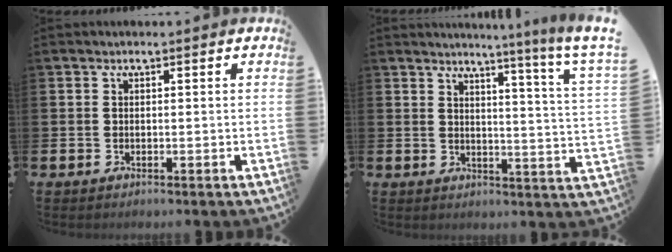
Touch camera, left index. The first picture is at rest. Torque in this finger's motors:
{"motor_torque": [-0.53, -0.57, -0.09, 0.11]}